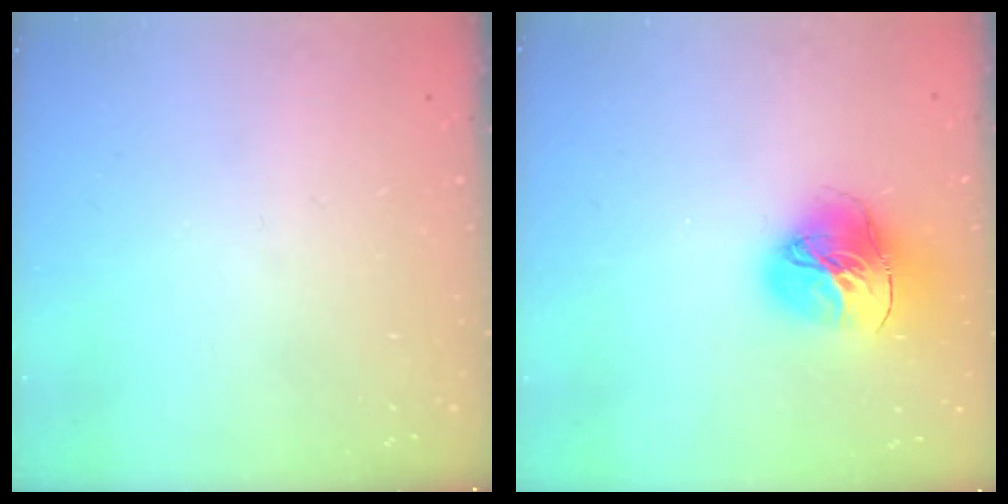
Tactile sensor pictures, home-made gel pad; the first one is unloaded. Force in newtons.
{"total": 16.9, "press": 16.8, "slide": 1.7}